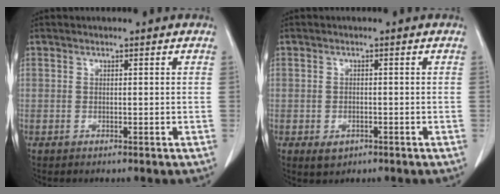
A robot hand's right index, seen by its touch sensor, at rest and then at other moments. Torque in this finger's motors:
{"motor_torque": [0.27, -0.16, 0.10, 0.03]}